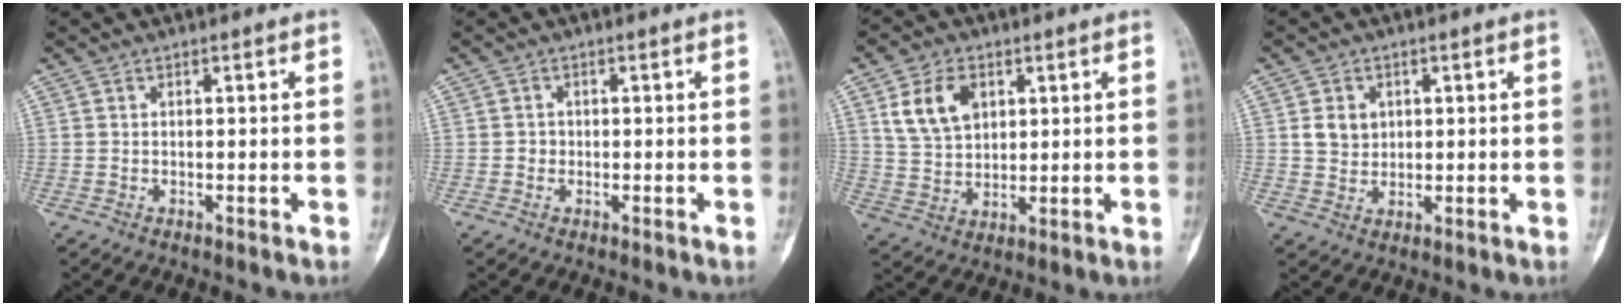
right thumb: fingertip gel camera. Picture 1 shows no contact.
{"total": 1.1, "force": [-0.2, 1.1, 0.2], "torque": [0.002, 0.005, -0.006]}
{"total": 9.3, "force": [3.5, 6.3, 5.8], "torque": [-0.092, -0.010, 0.074]}
{"total": 4.2, "force": [1.1, 3.6, 2.0], "torque": [-0.017, -0.004, 0.022]}